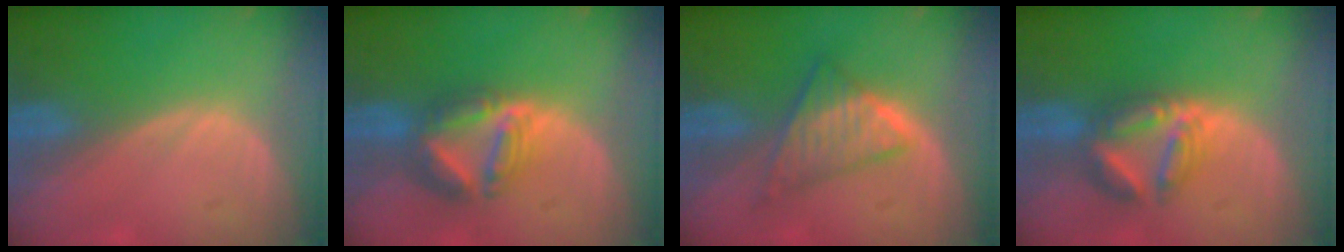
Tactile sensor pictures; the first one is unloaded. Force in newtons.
{"total": 7.6, "press": 6.7, "slide": 3.7}
{"total": 6.2, "press": 5.7, "slide": 2.3}
{"total": 6.4, "press": 6.4, "slide": 0.3}